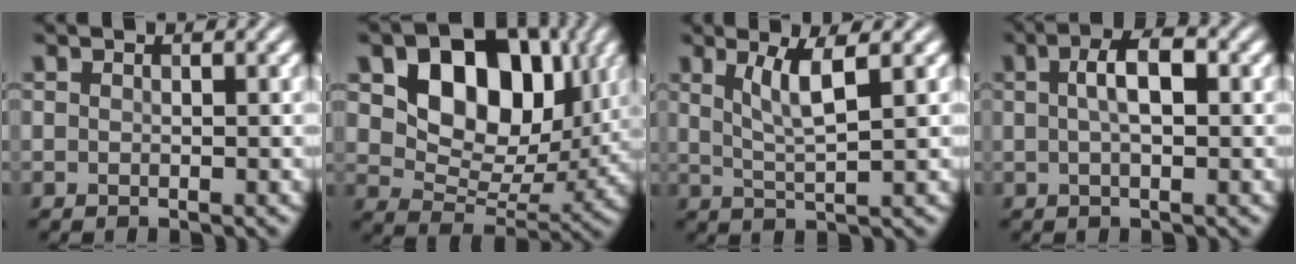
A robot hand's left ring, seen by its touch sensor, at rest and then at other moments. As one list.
[{"total": 11.2, "force": [3.7, 7.6, 7.5], "torque": [-0.117, -0.006, 0.059]}, {"total": 3.6, "force": [1.5, 0.7, 3.2], "torque": [-0.060, -0.003, 0.032]}, {"total": 3.4, "force": [0.6, 1.2, 3.2], "torque": [-0.058, 0.008, 0.006]}]